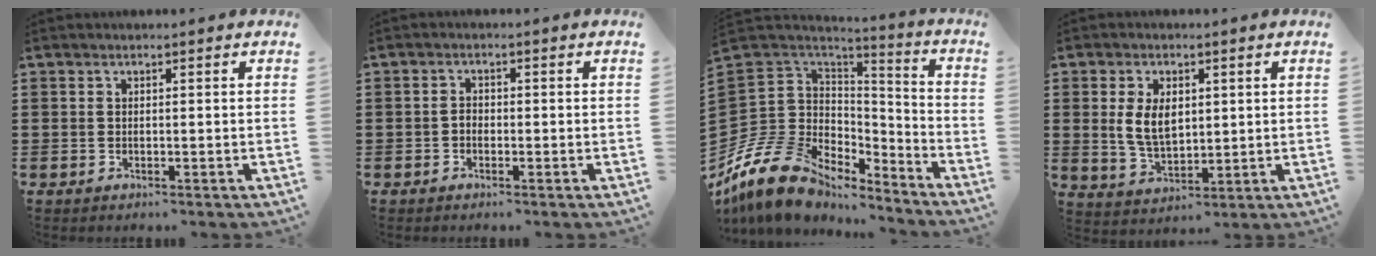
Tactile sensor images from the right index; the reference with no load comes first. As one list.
[{"total": 1.2, "force": [-0.6, 0.9, 0.7], "torque": [-0.016, 0.001, -0.012]}, {"total": 13.7, "force": [-8.5, 9.1, 5.6], "torque": [-0.159, 0.015, -0.158]}, {"total": 6.3, "force": [1.0, 3.8, 4.9], "torque": [-0.109, 0.003, 0.012]}]